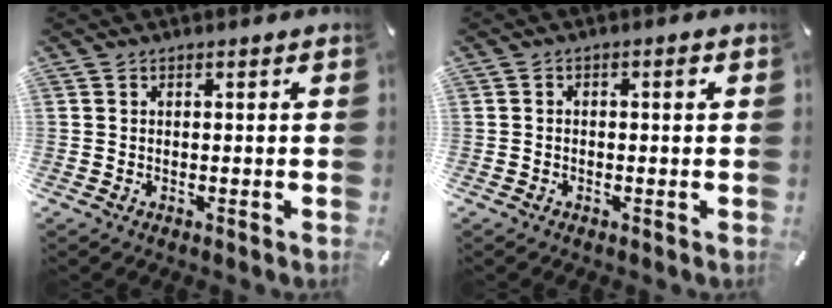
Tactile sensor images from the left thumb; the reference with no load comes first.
{"total": 1.6, "force": [-0.2, 0.7, 1.4], "torque": [-0.028, 0.006, -0.007]}